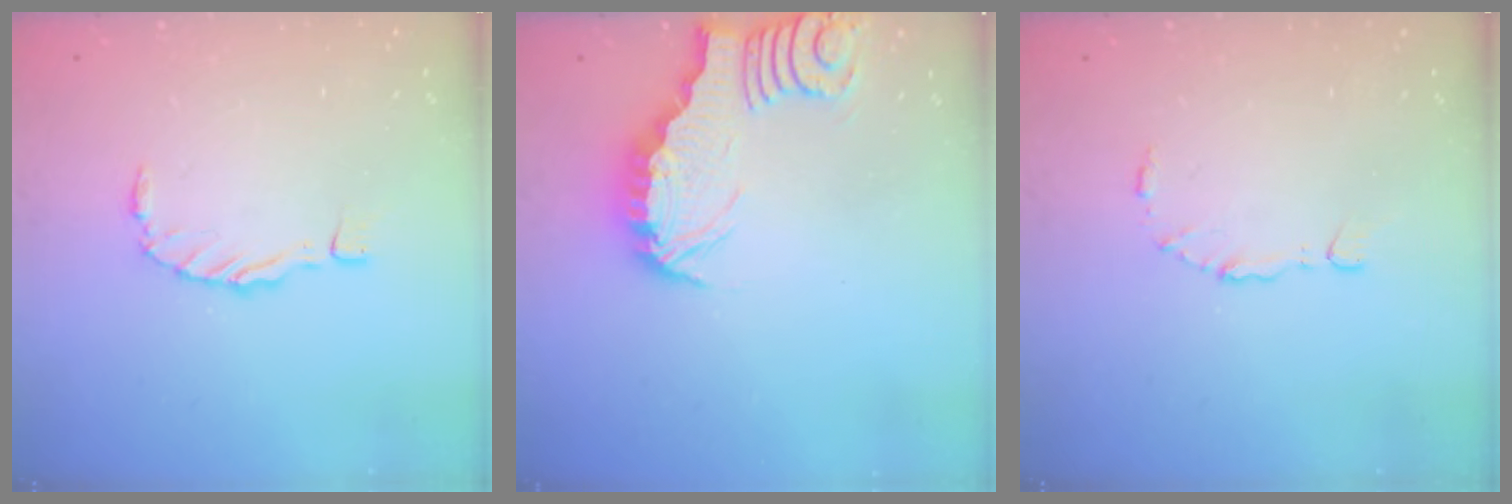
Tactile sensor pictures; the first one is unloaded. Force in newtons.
{"total": 2.9, "press": 2.9, "slide": 0.3}
{"total": 5.2, "press": 5.2, "slide": 0.8}